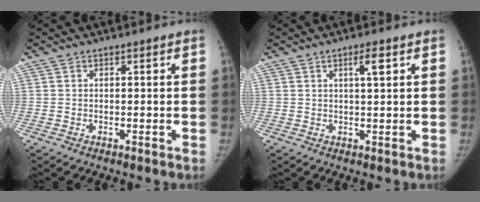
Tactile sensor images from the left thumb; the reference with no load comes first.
{"total": 3.0, "force": [1.3, 0.5, 2.6], "torque": [-0.042, -0.004, 0.021]}